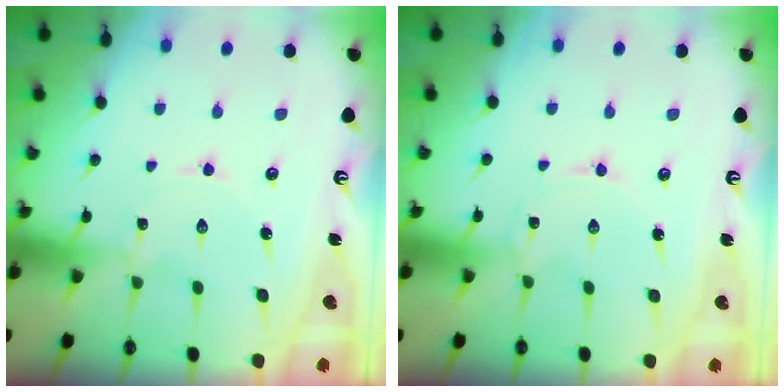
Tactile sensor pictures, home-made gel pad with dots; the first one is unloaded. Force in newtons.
{"total": 0.0}